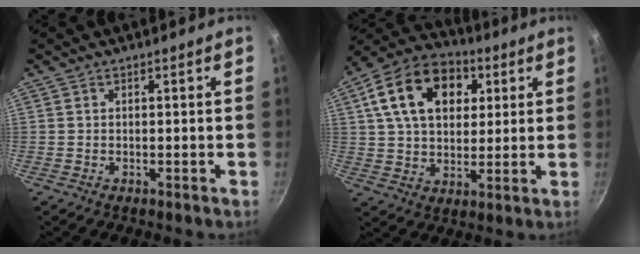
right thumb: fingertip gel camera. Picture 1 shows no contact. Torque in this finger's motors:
{"motor_torque": [0.43, 3.46, 1.40, 0.45, 0.47]}